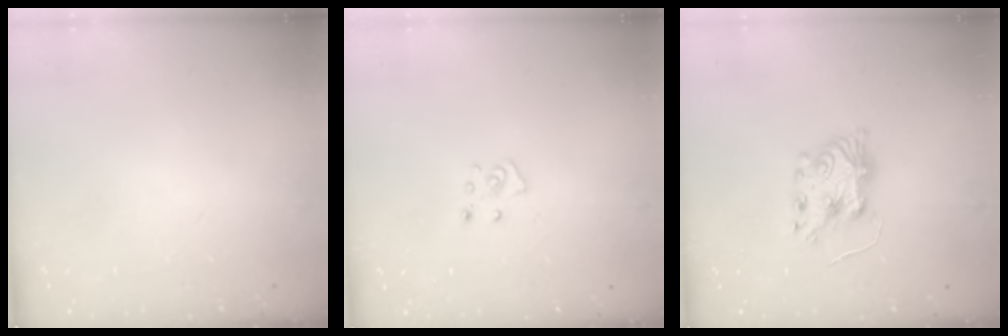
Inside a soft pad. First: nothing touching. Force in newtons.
{"total": 4.7, "press": 4.7, "slide": 0.5}
{"total": 8.7, "press": 8.6, "slide": 0.6}